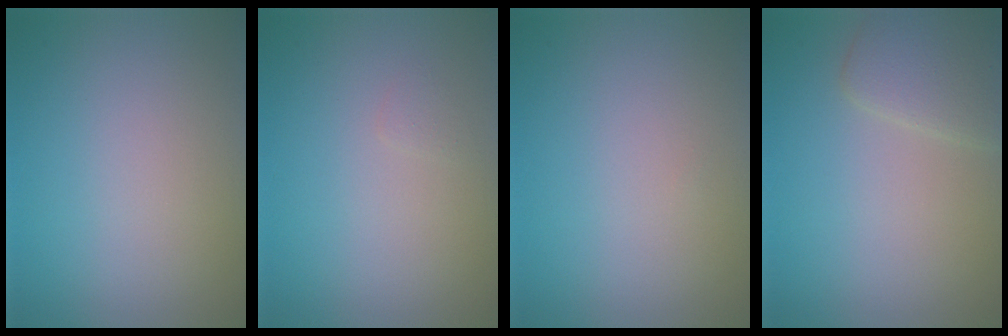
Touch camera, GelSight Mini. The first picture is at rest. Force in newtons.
{"total": 0.5, "press": 0.5, "slide": 0.0}
{"total": 0.0}
{"total": 2.9, "press": 2.9, "slide": 0.2}